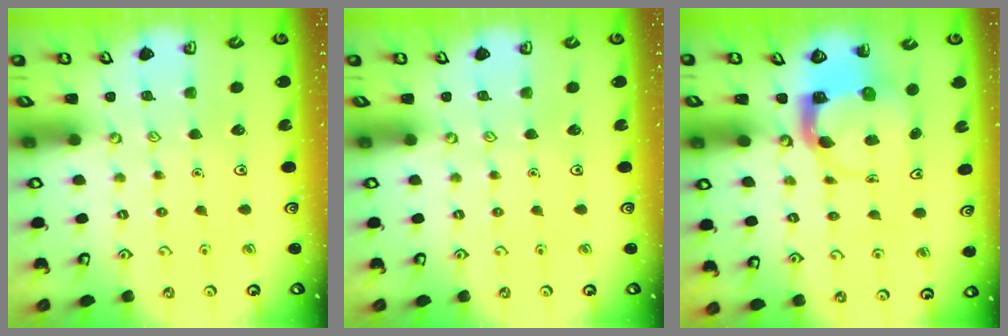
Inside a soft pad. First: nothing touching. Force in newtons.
{"total": 0.0}
{"total": 3.9, "press": 3.8, "slide": 0.6}